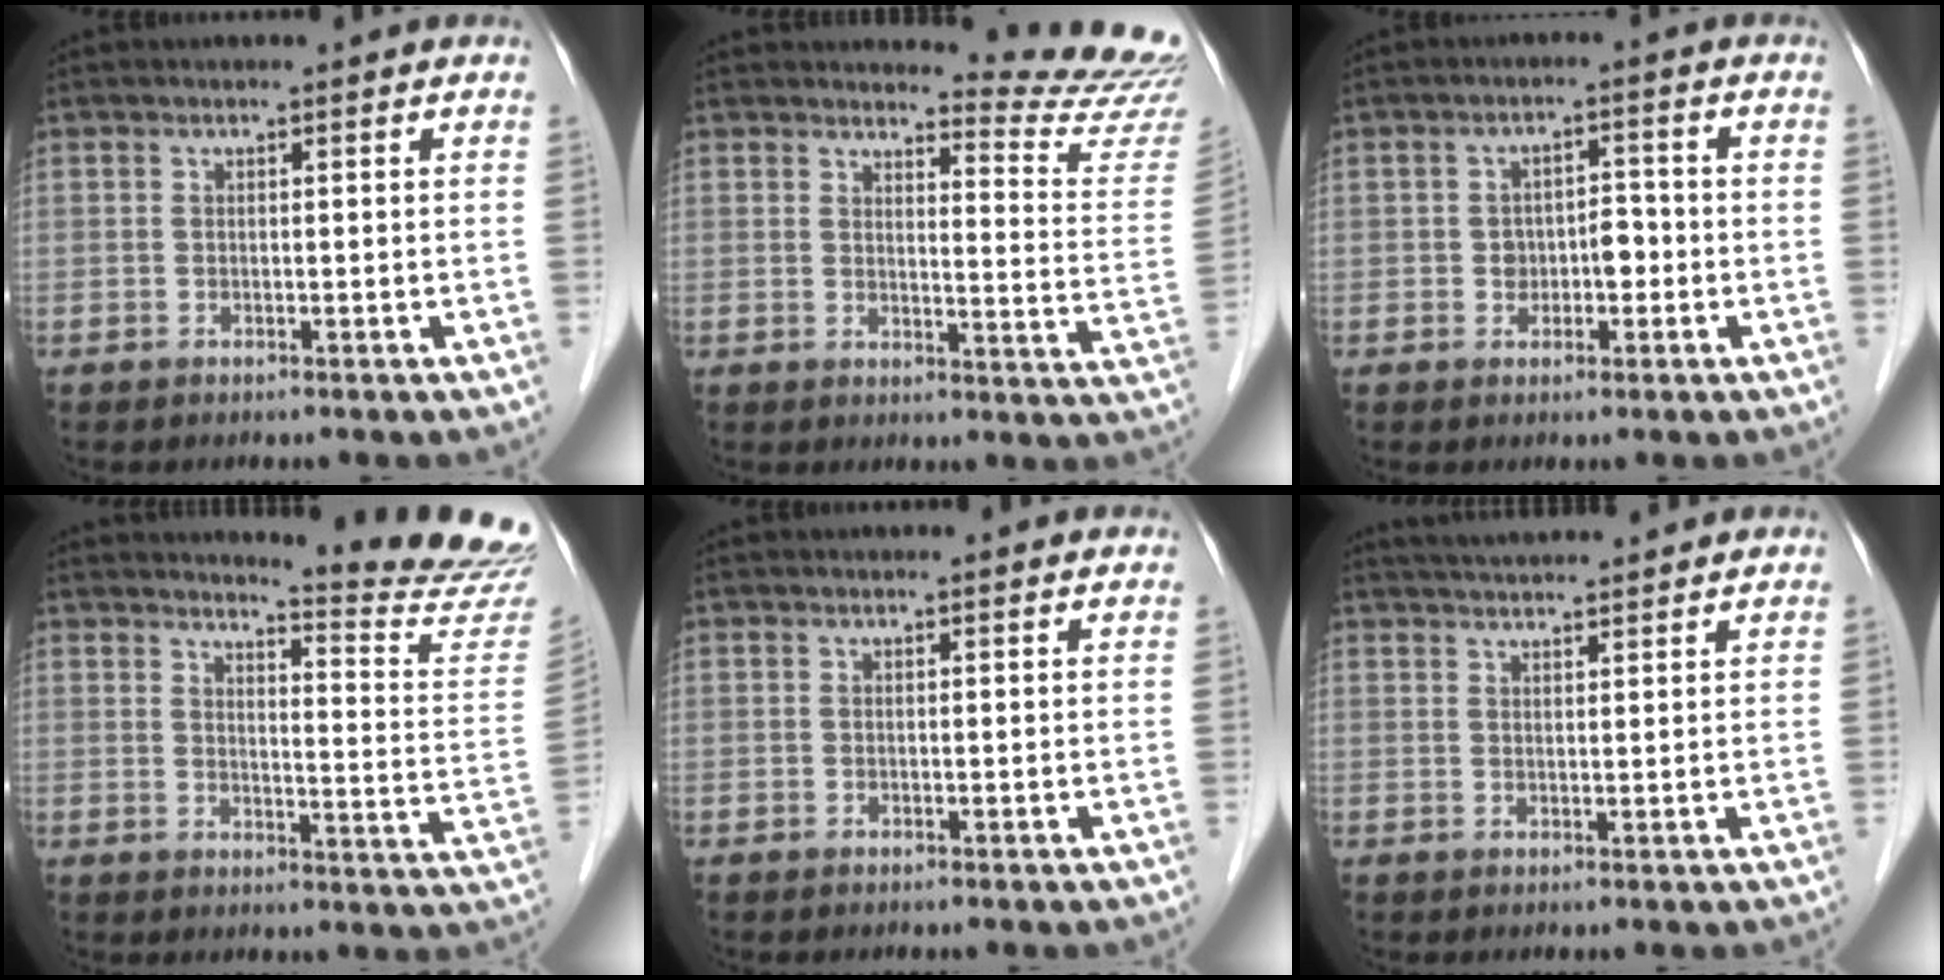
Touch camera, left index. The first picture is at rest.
{"total": 12.7, "force": [12.7, -0.7, 1.0], "torque": [-0.002, -0.125, 0.125]}
{"total": 3.7, "force": [-0.9, 2.4, 2.6], "torque": [-0.041, 0.016, -0.011]}
{"total": 15.3, "force": [15.0, -1.4, 3.1], "torque": [-0.038, -0.132, 0.162]}
{"total": 1.6, "force": [1.6, 0.3, 0.2], "torque": [-0.013, 0.006, 0.014]}
{"total": 7.6, "force": [7.1, 0.3, 2.7], "torque": [-0.046, 0.033, 0.104]}